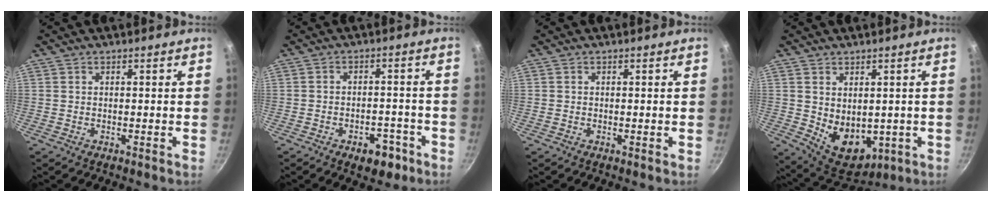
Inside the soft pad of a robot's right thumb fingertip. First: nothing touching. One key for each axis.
{"total": 6.8, "fx": -3.8, "fy": 4.0, "fz": 4.0, "tx": -0.028, "ty": 0.029, "tz": -0.041}
{"total": 0.0}
{"total": 10.4, "fx": 0.0, "fy": 7.3, "fz": 7.4, "tx": -0.085, "ty": -0.025, "tz": 0.027}